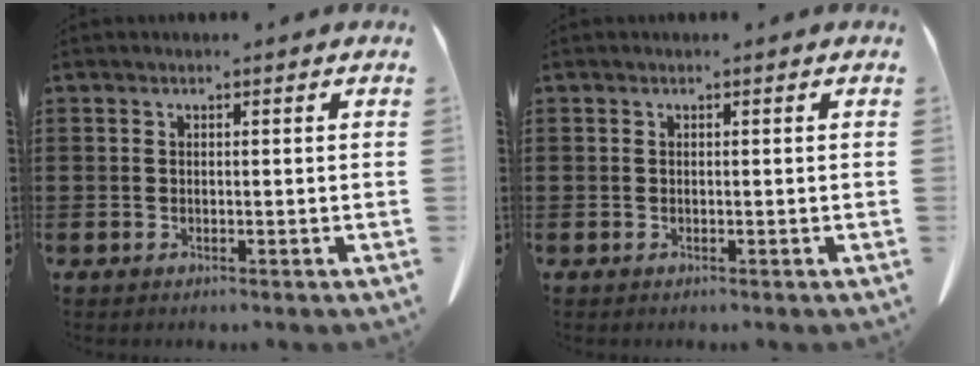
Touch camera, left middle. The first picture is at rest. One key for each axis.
{"total": 0.0}